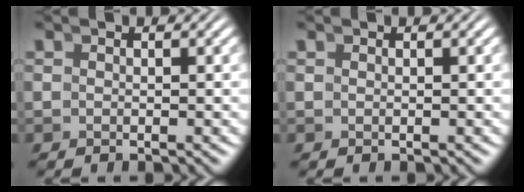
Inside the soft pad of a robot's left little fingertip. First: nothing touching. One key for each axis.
{"total": 0.0}